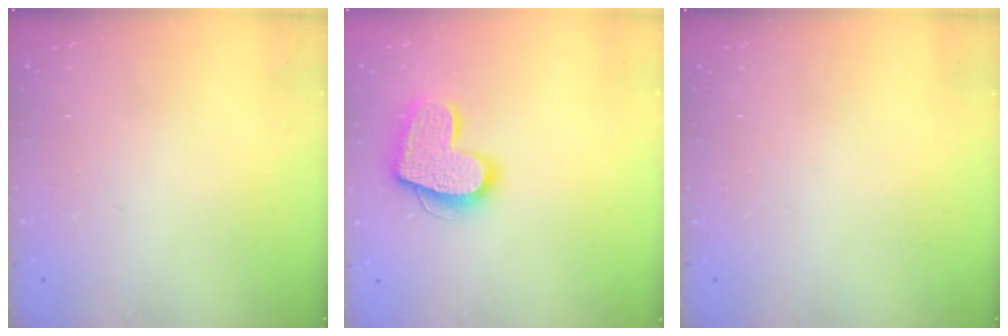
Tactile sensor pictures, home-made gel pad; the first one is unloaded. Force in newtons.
{"total": 15.8, "press": 15.7, "slide": 1.4}
{"total": 0.0}